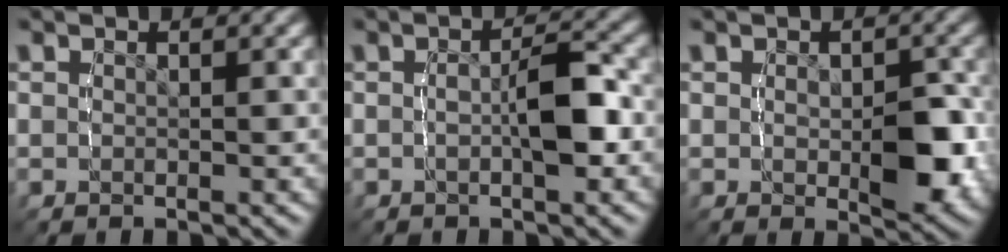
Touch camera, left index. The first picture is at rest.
{"total": 2.9, "force": [-0.4, 0.8, 2.7], "torque": [-0.043, 0.001, -0.005]}
{"total": 3.5, "force": [-0.2, 2.0, 2.8], "torque": [-0.043, -0.007, -0.005]}